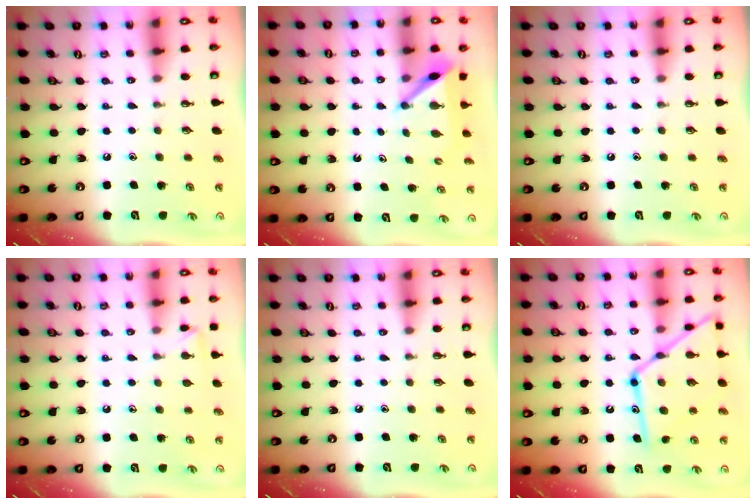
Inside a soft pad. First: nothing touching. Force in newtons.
{"total": 5.5, "press": 5.5, "slide": 0.4}
{"total": 0.0}
{"total": 3.9, "press": 3.9, "slide": 0.6}
{"total": 0.0}
{"total": 19.2, "press": 19.1, "slide": 1.5}